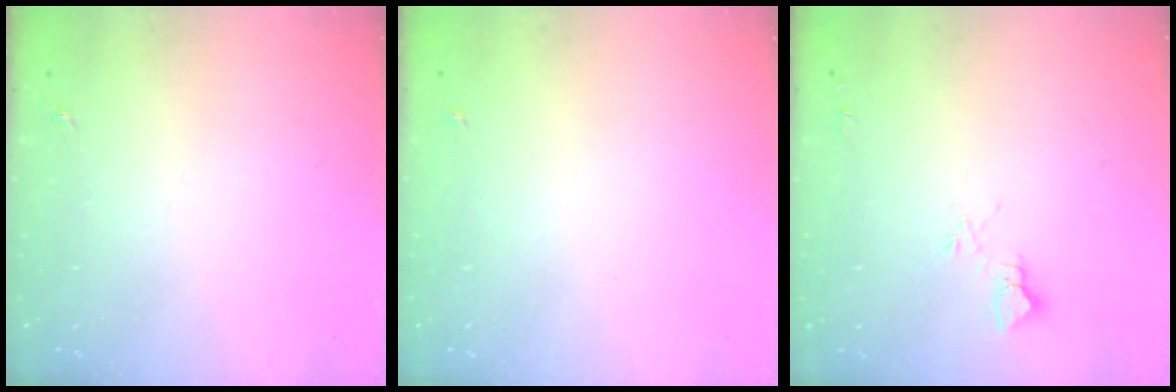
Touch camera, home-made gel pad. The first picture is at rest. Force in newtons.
{"total": 0.0}
{"total": 3.7, "press": 3.7, "slide": 0.4}